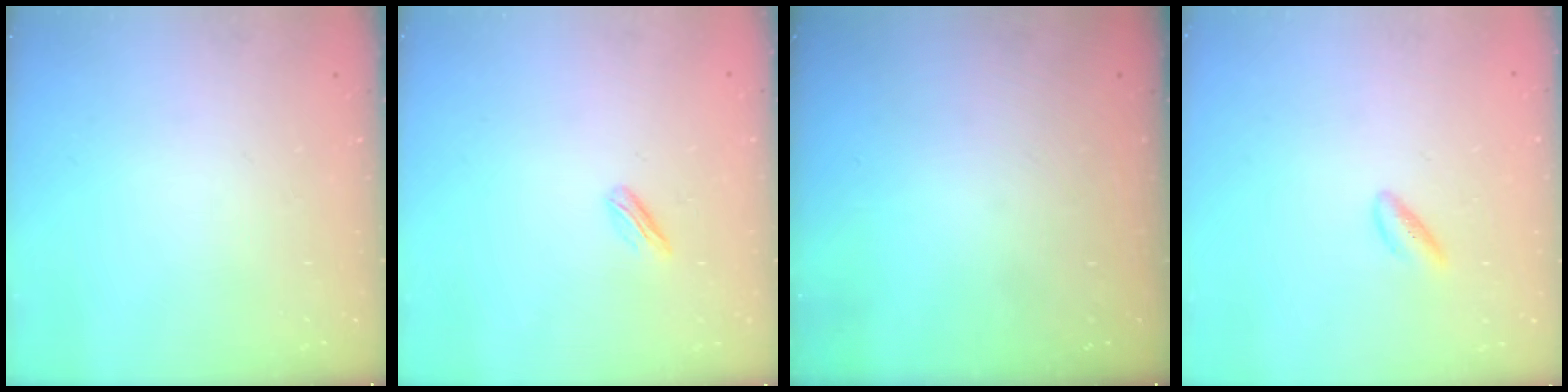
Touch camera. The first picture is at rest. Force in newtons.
{"total": 2.4, "press": 2.3, "slide": 0.7}
{"total": 0.0}
{"total": 2.7, "press": 2.4, "slide": 1.2}